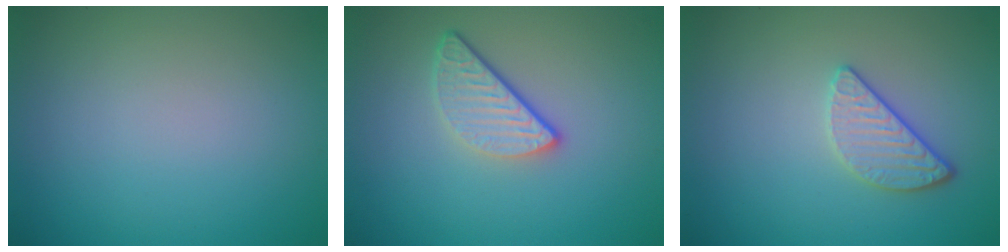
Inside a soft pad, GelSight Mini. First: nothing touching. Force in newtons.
{"total": 3.2, "press": 2.5, "slide": 2.0}
{"total": 2.4, "press": 2.1, "slide": 1.1}